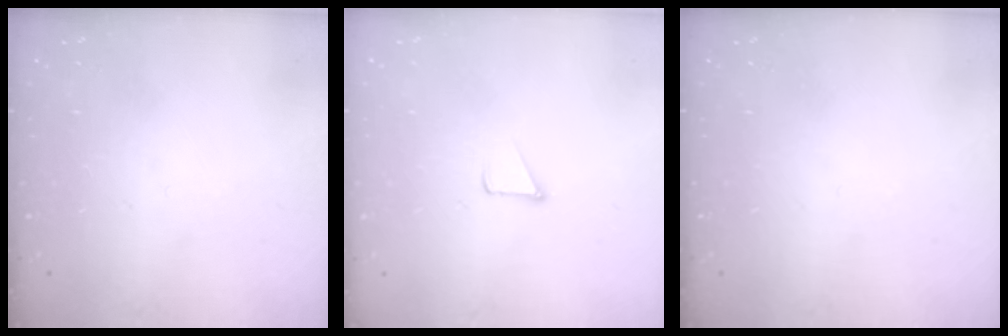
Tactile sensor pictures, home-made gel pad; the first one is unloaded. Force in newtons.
{"total": 1.5, "press": 1.5, "slide": 0.1}
{"total": 0.0}